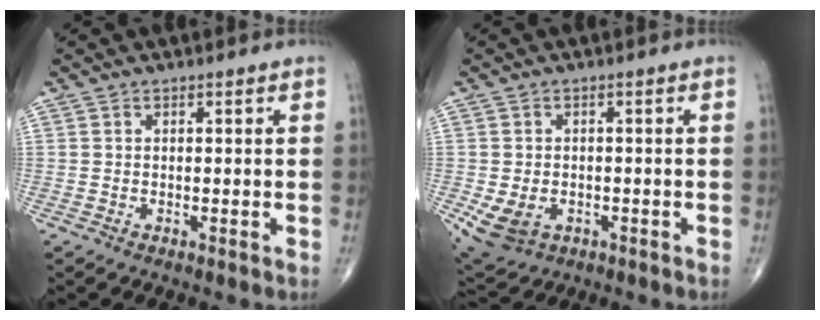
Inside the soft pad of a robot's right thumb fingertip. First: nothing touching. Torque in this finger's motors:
{"motor_torque": [0.28, 0.05, -0.06, -0.14, 0.04]}